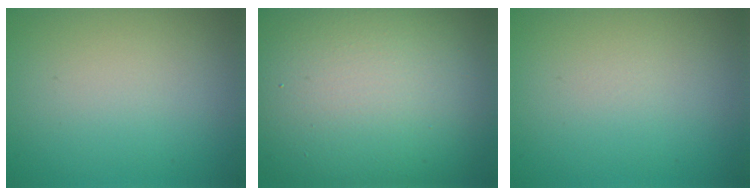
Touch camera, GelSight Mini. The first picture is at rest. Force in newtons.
{"total": 17.3, "press": 17.3, "slide": 1.4}
{"total": 0.0}